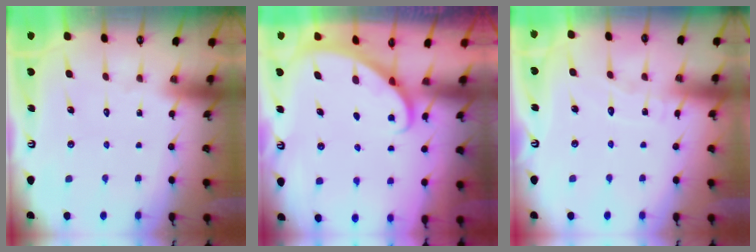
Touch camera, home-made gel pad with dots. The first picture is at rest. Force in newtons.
{"total": 2.1, "press": 2.1, "slide": 0.1}
{"total": 4.5, "press": 4.5, "slide": 0.4}